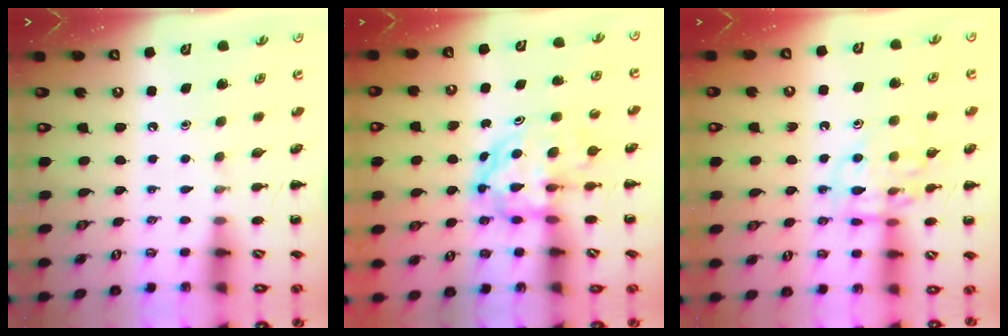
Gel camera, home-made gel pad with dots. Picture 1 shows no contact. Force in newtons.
{"total": 5.0, "press": 4.9, "slide": 1.2}
{"total": 13.3, "press": 13.2, "slide": 1.0}